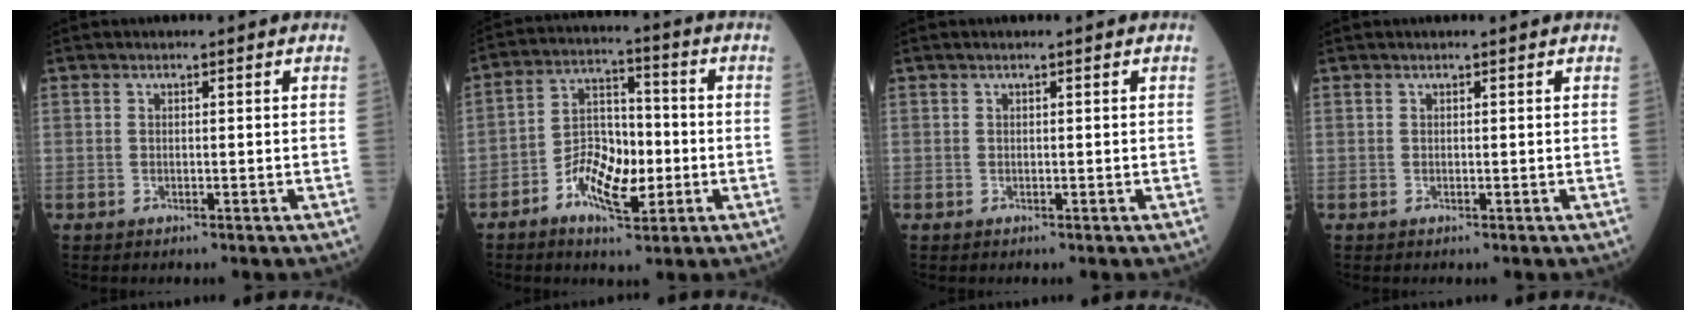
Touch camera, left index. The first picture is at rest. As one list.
[{"total": 9.5, "force": [-3.3, 4.6, 7.7], "torque": [-0.146, 0.010, -0.059]}, {"total": 0.0}, {"total": 0.0}]